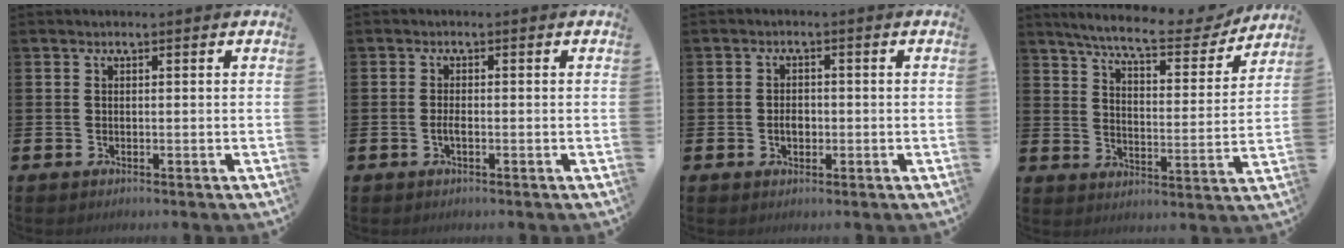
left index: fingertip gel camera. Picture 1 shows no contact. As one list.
[{"total": 1.2, "force": [-0.4, 0.3, 1.1], "torque": [-0.028, 0.003, -0.006]}, {"total": 2.3, "force": [-0.4, 1.6, 1.6], "torque": [-0.014, -0.002, -0.012]}, {"total": 8.6, "force": [7.8, 1.1, 3.5], "torque": [-0.087, -0.048, 0.132]}]